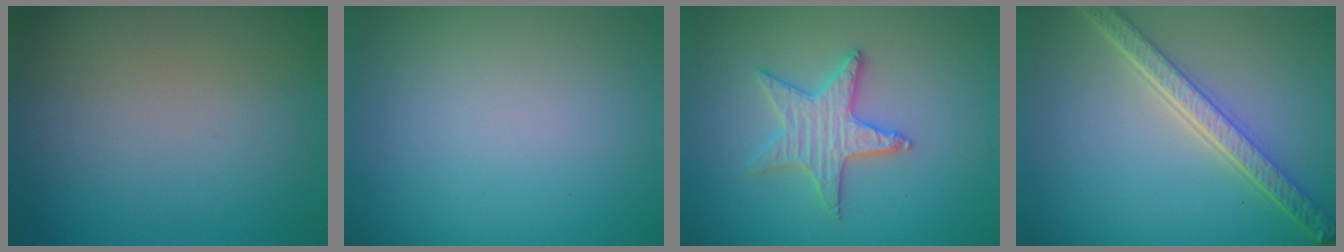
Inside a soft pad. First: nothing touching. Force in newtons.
{"total": 0.0}
{"total": 3.3, "press": 3.2, "slide": 0.2}
{"total": 5.2, "press": 4.0, "slide": 3.3}